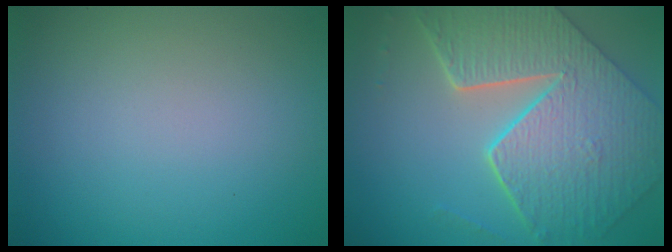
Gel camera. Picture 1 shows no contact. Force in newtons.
{"total": 9.4, "press": 6.7, "slide": 6.6}